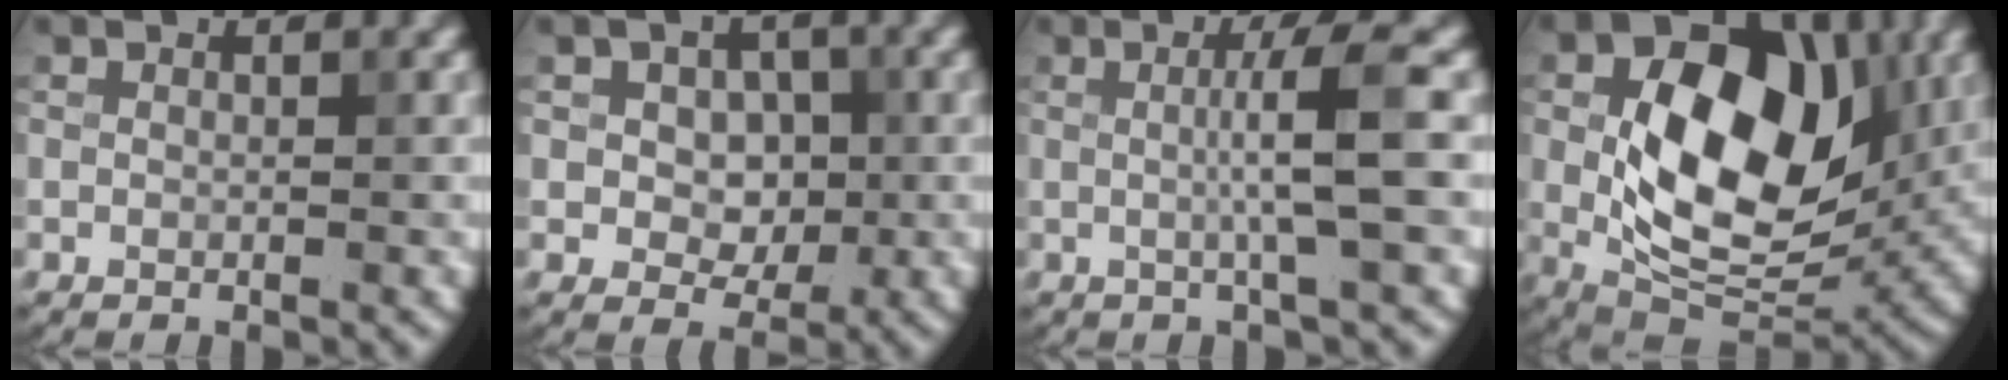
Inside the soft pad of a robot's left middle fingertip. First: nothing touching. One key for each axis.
{"total": 4.0, "fx": 0.3, "fy": 3.1, "fz": 2.5, "tx": -0.035, "ty": 0.000, "tz": -0.007}
{"total": 4.6, "fx": 0.2, "fy": 0.5, "fz": 4.5, "tx": -0.072, "ty": 0.003, "tz": -0.001}
{"total": 14.2, "fx": 1.5, "fy": 8.8, "fz": 11.0, "tx": -0.173, "ty": -0.005, "tz": 0.024}